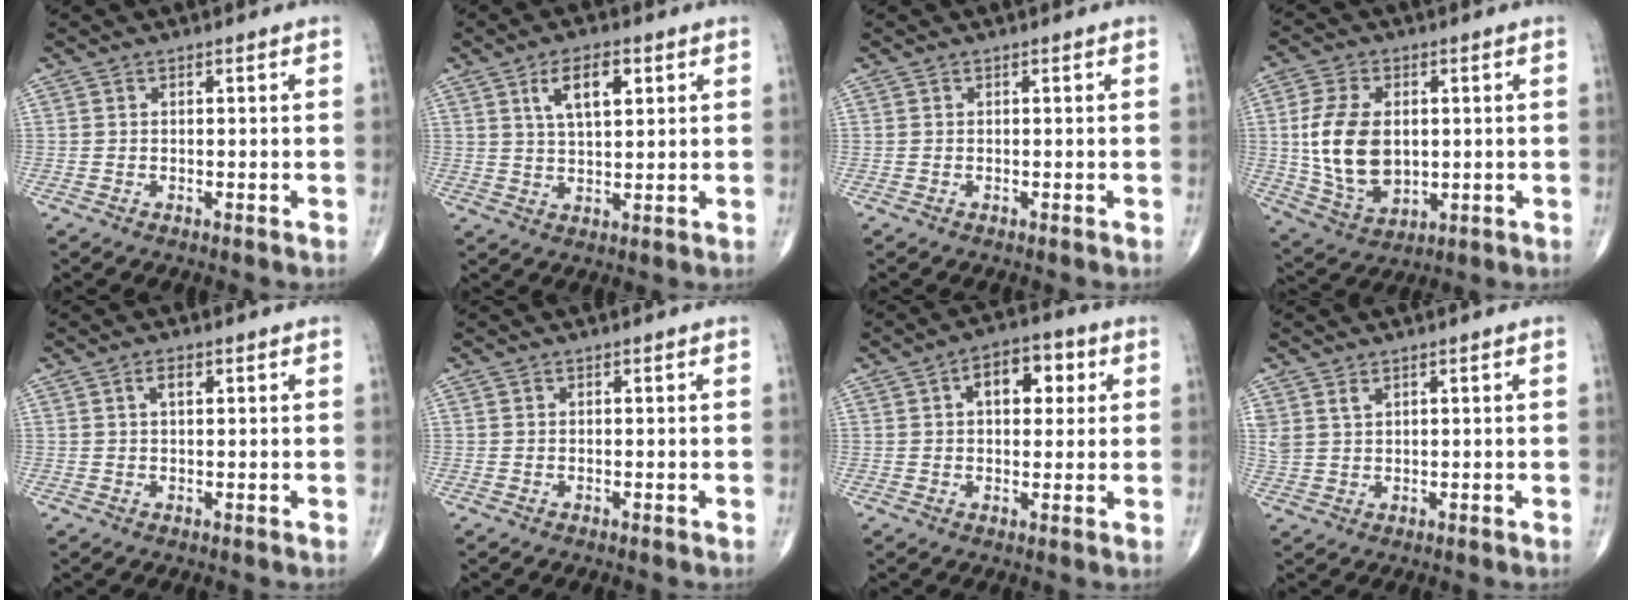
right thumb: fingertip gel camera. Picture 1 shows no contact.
{"total": 7.6, "force": [3.1, 3.4, 6.0], "torque": [-0.096, -0.010, 0.057]}
{"total": 0.0}
{"total": 13.8, "force": [0.8, 8.8, 10.6], "torque": [-0.196, -0.011, 0.028]}
{"total": 2.3, "force": [0.9, 1.0, 1.8], "torque": [-0.031, 0.002, 0.017]}
{"total": 0.0}
{"total": 8.9, "force": [2.5, 5.3, 6.7], "torque": [-0.064, 0.010, 0.032]}
{"total": 3.2, "force": [2.0, 1.8, 1.7], "torque": [-0.036, -0.004, 0.051]}